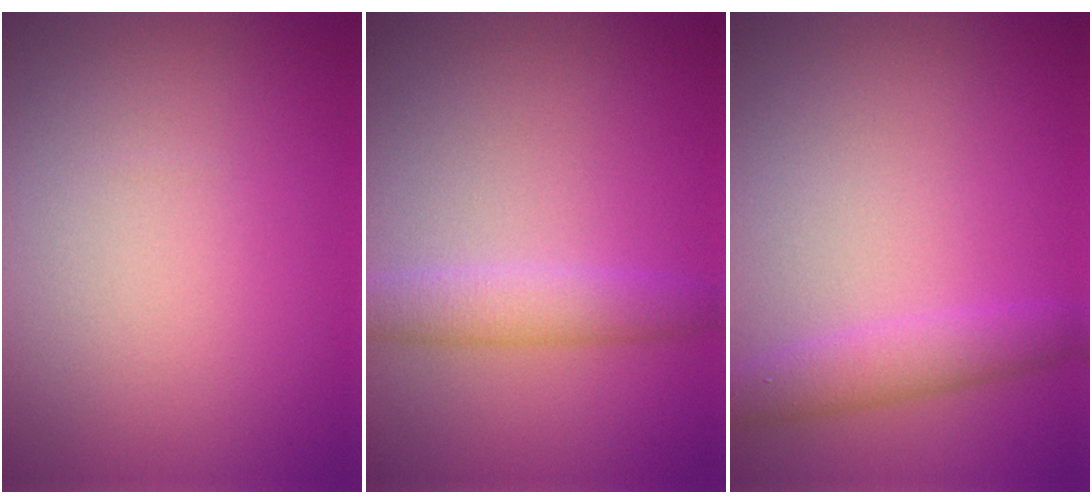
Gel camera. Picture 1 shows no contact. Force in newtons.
{"total": 2.9, "press": 2.9, "slide": 0.0}
{"total": 2.9, "press": 2.9, "slide": 0.2}